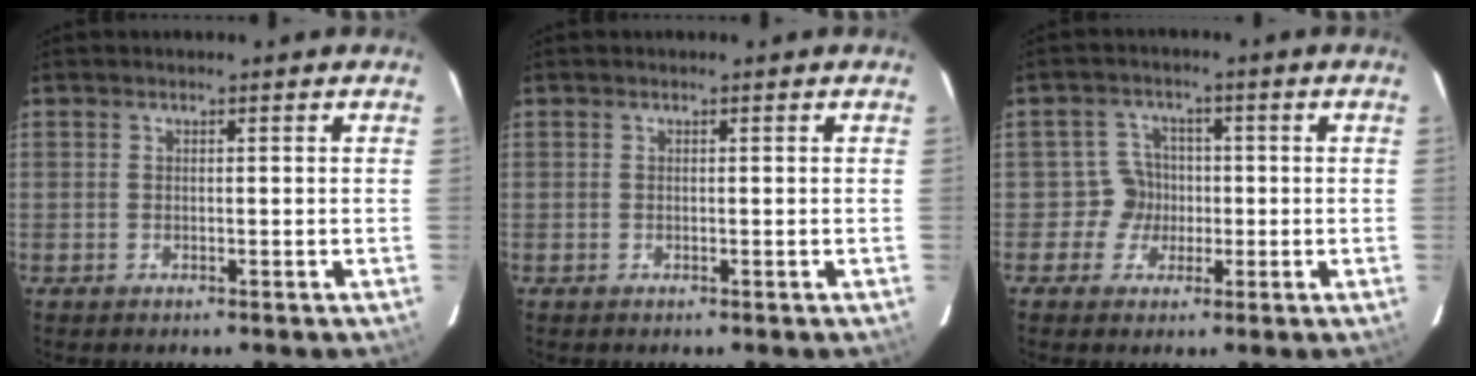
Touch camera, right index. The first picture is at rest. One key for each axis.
{"total": 0.0}
{"total": 4.3, "fx": -1.0, "fy": 4.2, "fz": -0.4, "tx": 0.013, "ty": 0.014, "tz": -0.020}